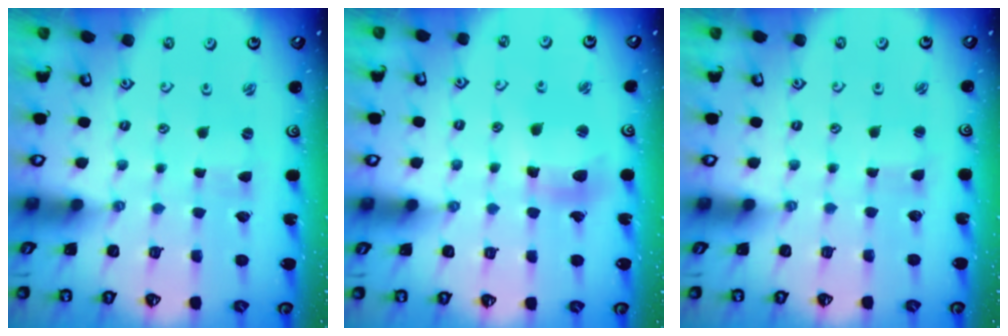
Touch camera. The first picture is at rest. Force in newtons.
{"total": 10.5, "press": 10.4, "slide": 1.3}
{"total": 1.7, "press": 1.7, "slide": 0.1}